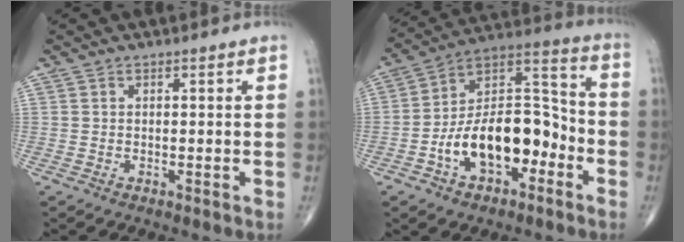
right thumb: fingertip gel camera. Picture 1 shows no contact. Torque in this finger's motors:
{"motor_torque": [2.31, 2.32, 1.25, -1.22, 0.41]}